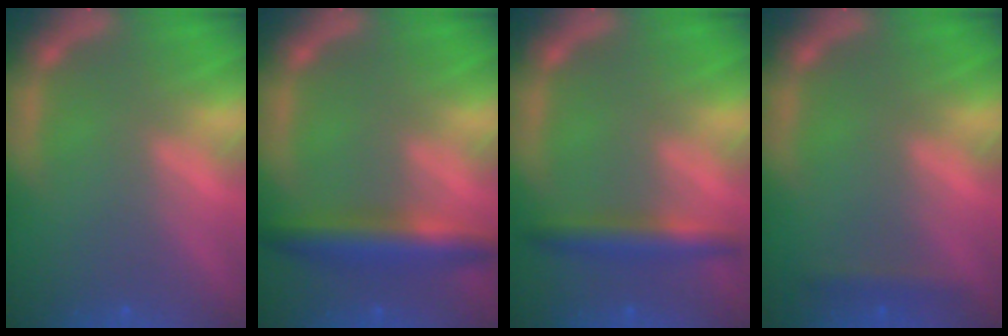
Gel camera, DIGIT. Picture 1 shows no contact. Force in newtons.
{"total": 5.0}
{"total": 3.5}
{"total": 1.4}